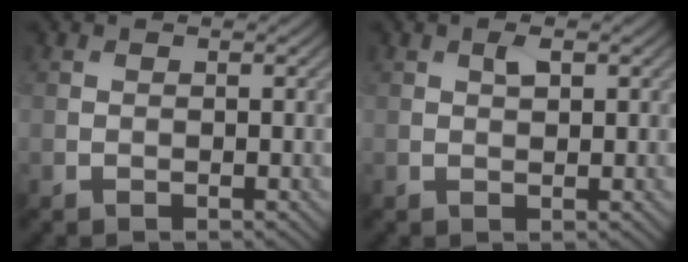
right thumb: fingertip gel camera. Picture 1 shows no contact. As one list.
[{"total": 1.4, "force": [0.7, 0.6, 1.1], "torque": [-0.021, -0.001, 0.013]}]